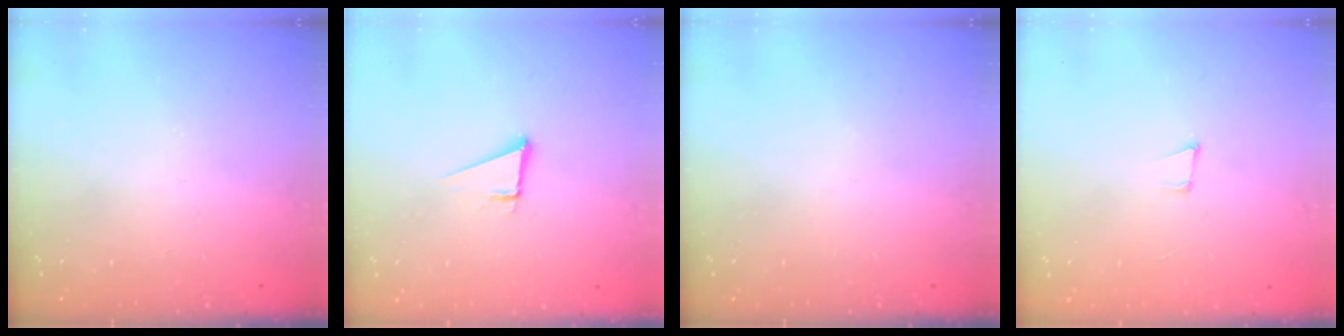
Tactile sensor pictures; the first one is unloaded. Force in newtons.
{"total": 4.8, "press": 3.6, "slide": 3.1}
{"total": 0.0}
{"total": 4.2, "press": 3.2, "slide": 2.7}